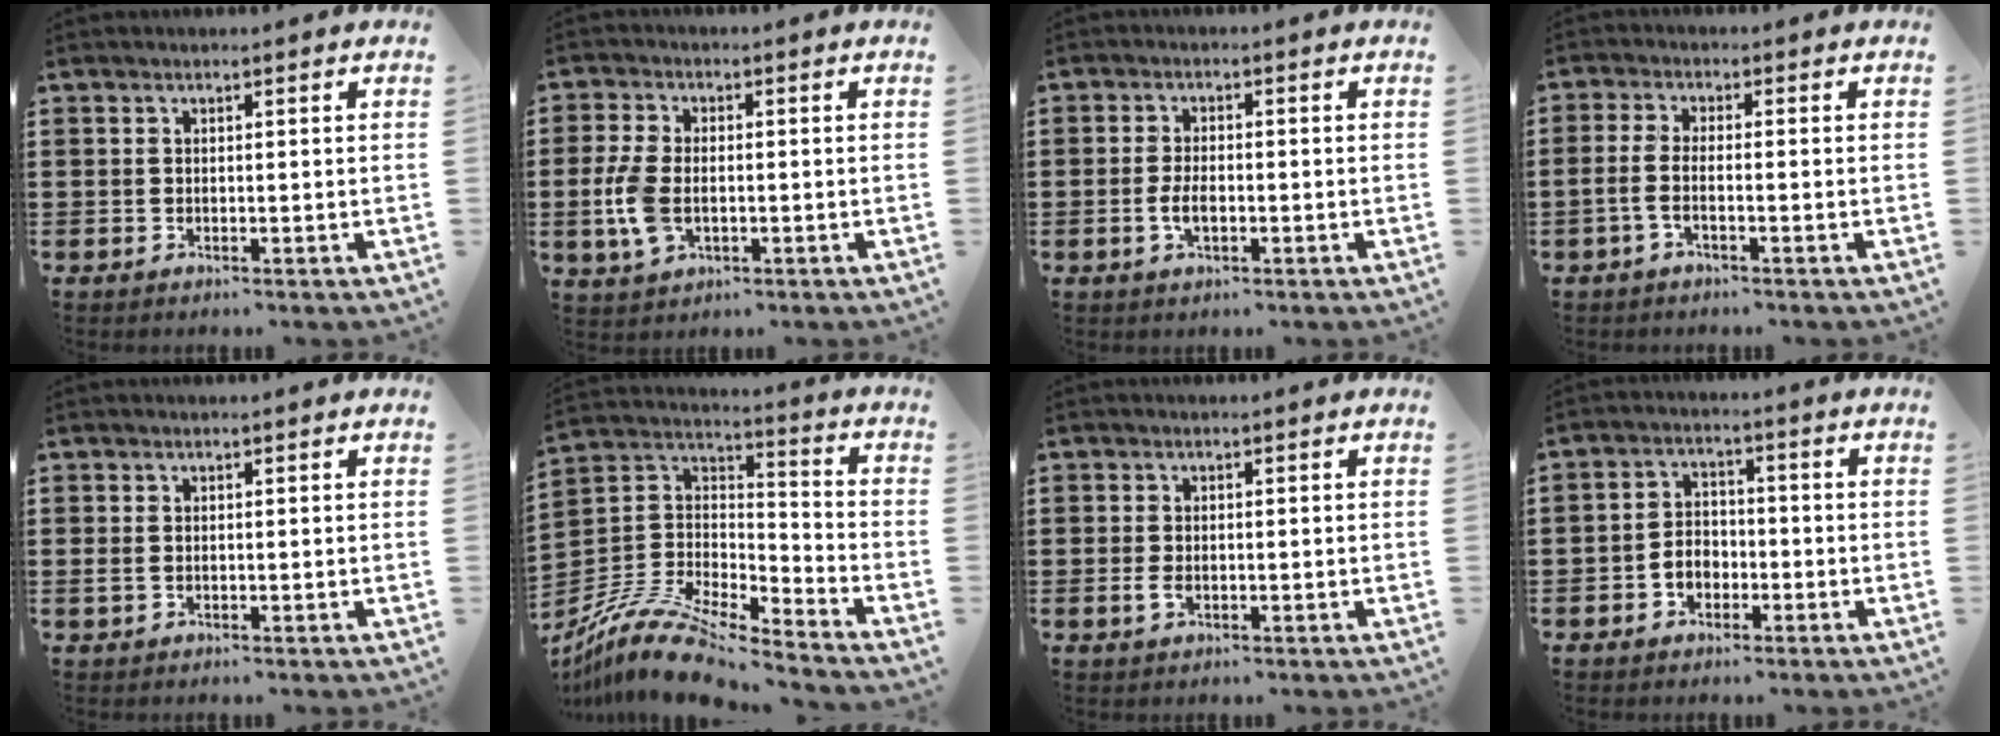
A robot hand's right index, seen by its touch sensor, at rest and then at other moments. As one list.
[{"total": 6.1, "force": [-0.9, 3.6, 4.9], "torque": [-0.122, -0.004, -0.023]}, {"total": 3.3, "force": [-0.8, 1.4, 2.8], "torque": [-0.059, 0.001, -0.017]}, {"total": 2.4, "force": [-1.3, 0.3, 2.0], "torque": [-0.051, -0.004, -0.030]}, {"total": 0.8, "force": [0.1, 0.6, 0.5], "torque": [-0.012, 0.005, 0.000]}, {"total": 11.7, "force": [-10.0, 3.0, 5.2], "torque": [-0.114, 0.023, -0.200]}, {"total": 1.6, "force": [-0.4, 0.9, 1.4], "torque": [-0.035, -0.004, -0.009]}, {"total": 3.6, "force": [-1.6, 2.7, 1.8], "torque": [-0.038, 0.008, -0.033]}]